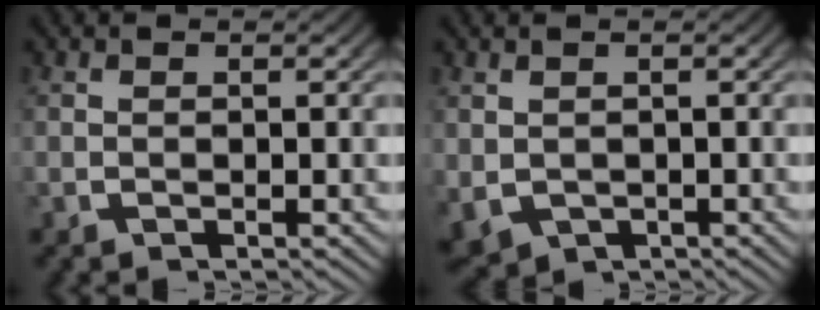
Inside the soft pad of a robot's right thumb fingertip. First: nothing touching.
{"total": 3.9, "force": [-1.3, 3.2, 1.9], "torque": [-0.047, -0.028, -0.004]}